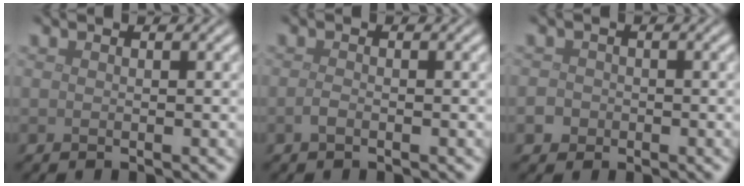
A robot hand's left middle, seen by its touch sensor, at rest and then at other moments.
{"total": 0.8, "force": [-0.5, 0.3, 0.6], "torque": [-0.014, 0.000, -0.010]}
{"total": 2.2, "force": [-1.1, 1.8, 0.5], "torque": [0.000, 0.002, -0.020]}